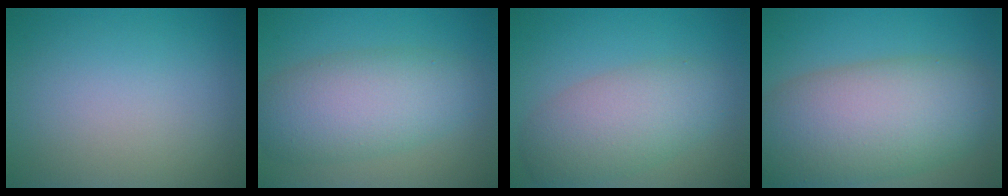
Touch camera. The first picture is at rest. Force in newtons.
{"total": 6.9, "press": 6.9, "slide": 0.4}
{"total": 5.8, "press": 5.8, "slide": 0.2}
{"total": 11.4, "press": 11.3, "slide": 0.8}